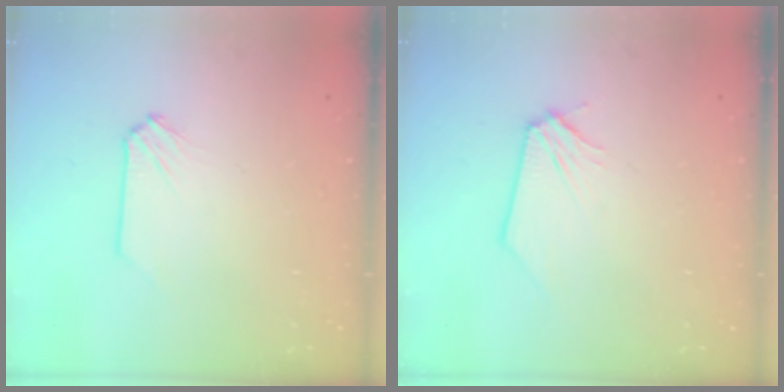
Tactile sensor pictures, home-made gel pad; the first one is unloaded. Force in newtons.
{"total": 0.0}